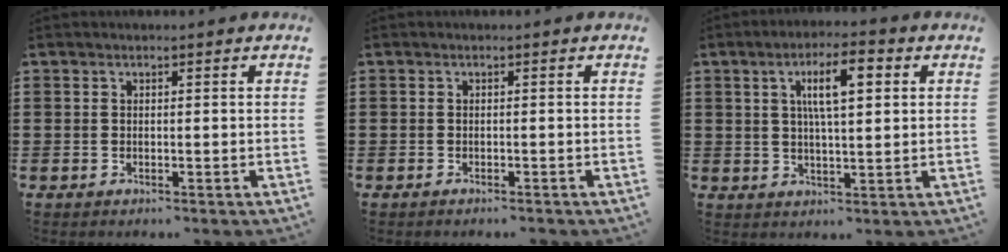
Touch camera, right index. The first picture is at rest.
{"total": 0.5, "force": [-0.5, 0.1, 0.2], "torque": [-0.005, -0.003, -0.009]}
{"total": 7.7, "force": [2.3, 2.2, 7.0], "torque": [-0.133, 0.007, 0.034]}